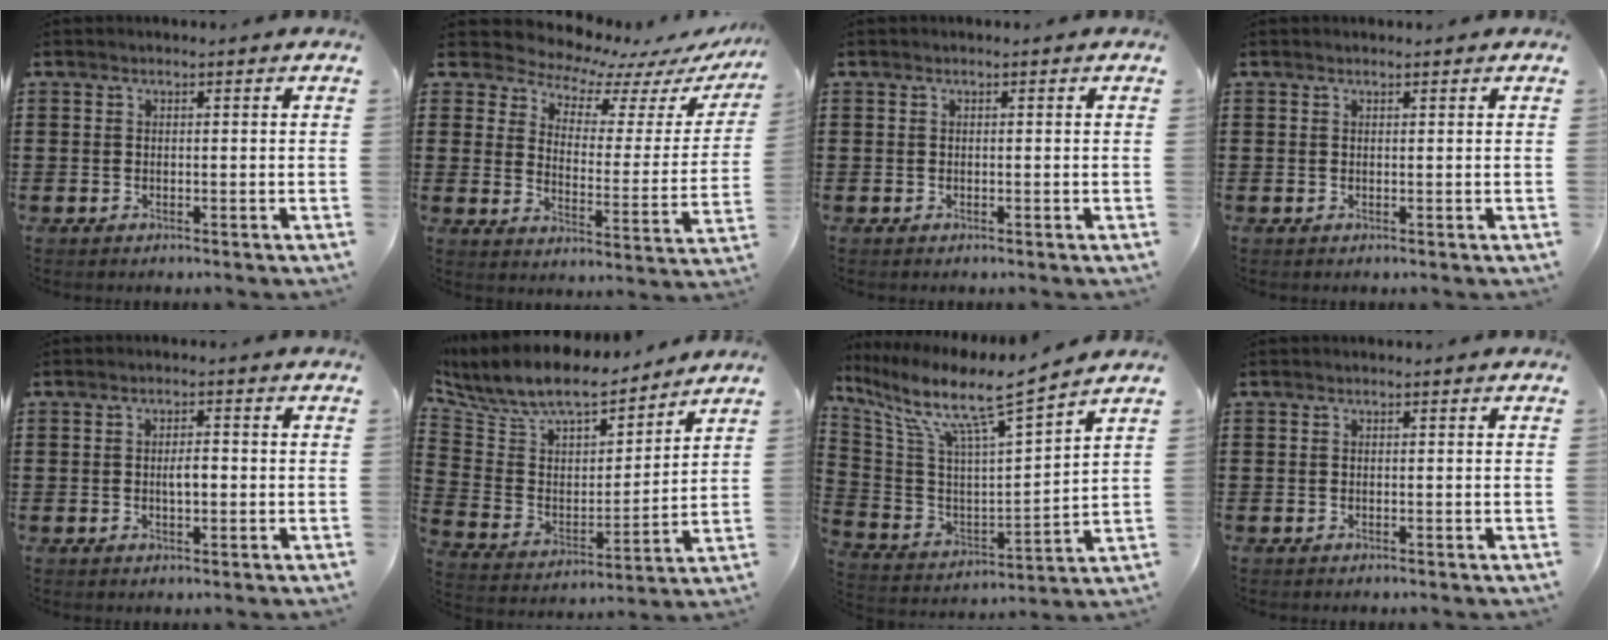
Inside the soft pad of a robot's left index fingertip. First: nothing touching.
{"total": 5.4, "force": [5.0, 1.8, 0.6], "torque": [-0.030, -0.049, 0.079]}
{"total": 0.0}
{"total": 0.0}
{"total": 2.4, "force": [-0.2, 0.9, 2.3], "torque": [-0.043, 0.001, -0.005]}
{"total": 9.0, "force": [7.9, 2.9, 3.2], "torque": [-0.102, -0.048, 0.136]}
{"total": 10.3, "force": [7.8, 0.6, 6.6], "torque": [-0.151, -0.060, 0.120]}
{"total": 0.0}